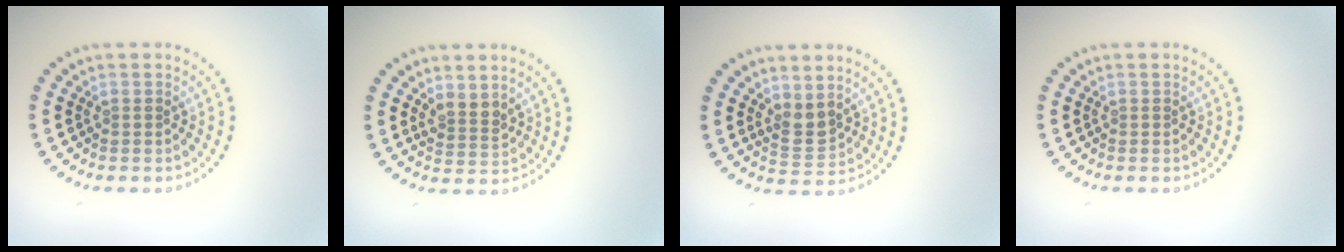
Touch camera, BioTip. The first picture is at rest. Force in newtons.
{"total": 2.0, "press": 1.7, "slide": 1.1}
{"total": 2.0, "press": 1.7, "slide": 1.1}
{"total": 0.0}